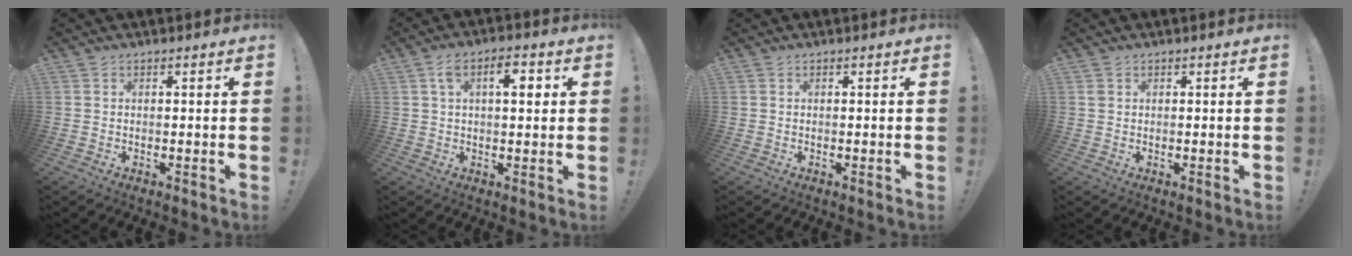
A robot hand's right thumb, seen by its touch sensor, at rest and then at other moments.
{"total": 7.2, "force": [2.0, 3.1, 6.1], "torque": [-0.083, 0.000, 0.026]}
{"total": 0.0}
{"total": 0.9, "force": [0.3, 0.8, 0.4], "torque": [-0.013, 0.006, 0.007]}